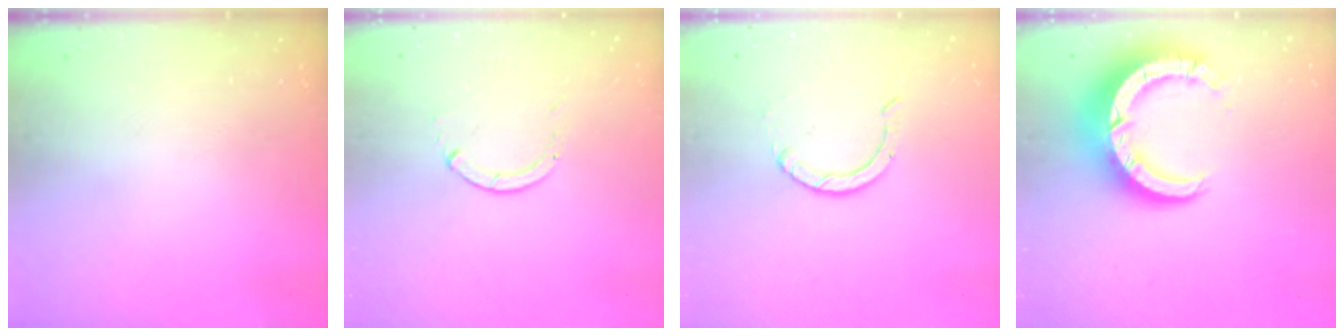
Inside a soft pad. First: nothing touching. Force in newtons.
{"total": 0.0}
{"total": 0.9, "press": 0.9, "slide": 0.1}
{"total": 12.0, "press": 11.9, "slide": 1.2}